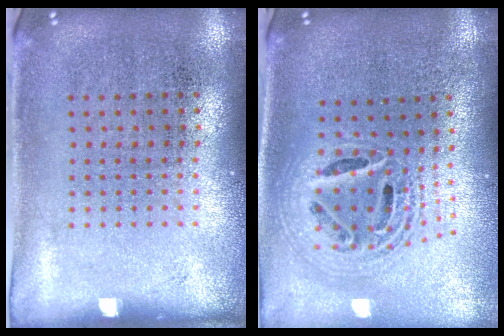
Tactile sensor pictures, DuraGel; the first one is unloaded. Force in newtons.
{"total": 2.2, "press": 1.6, "slide": 1.4}